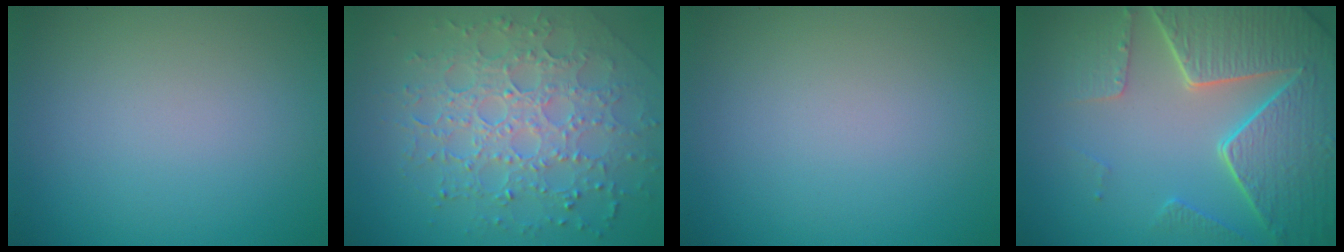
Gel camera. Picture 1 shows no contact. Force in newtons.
{"total": 7.5, "press": 5.4, "slide": 5.2}
{"total": 0.0}
{"total": 8.5, "press": 6.2, "slide": 5.8}